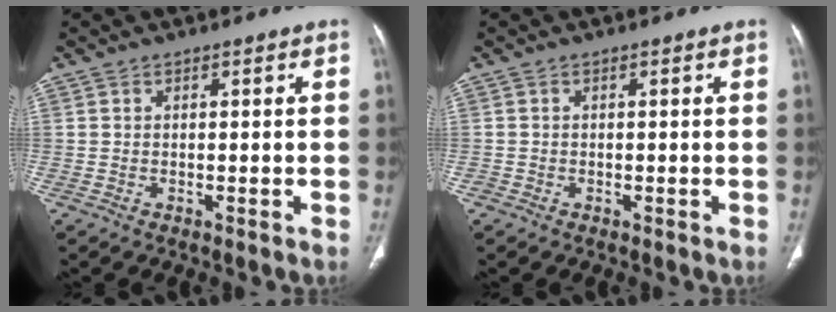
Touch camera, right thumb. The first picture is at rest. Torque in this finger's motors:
{"motor_torque": [-0.35, -0.48, -0.45, 0.17, -0.09]}